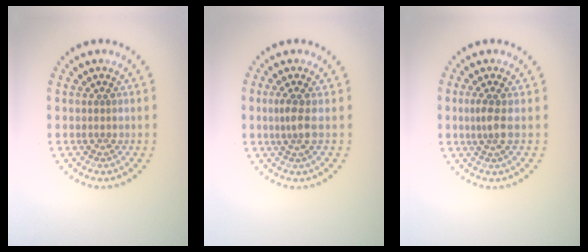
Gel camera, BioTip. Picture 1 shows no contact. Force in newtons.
{"total": 1.8, "press": 1.3, "slide": 1.2}
{"total": 1.6, "press": 1.3, "slide": 1.0}